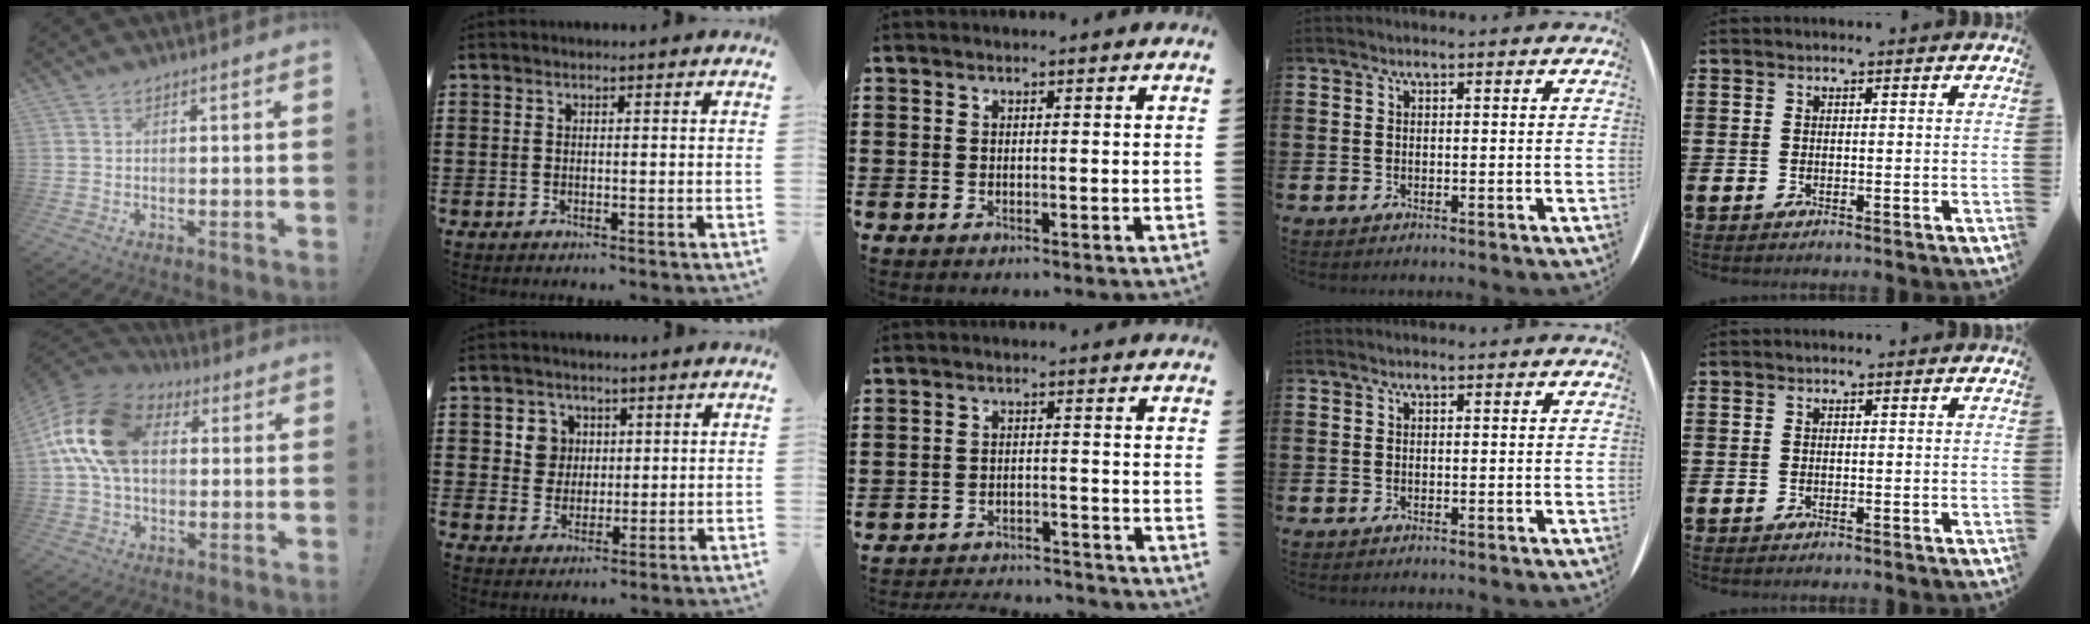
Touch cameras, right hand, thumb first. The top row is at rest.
{"thumb": {"total": 19.2, "force": [4.2, 12.6, 13.9], "torque": [-0.264, 0.014, 0.075]}, "index": {"total": 4.5, "force": [1.5, 4.1, 1.0], "torque": [-0.040, 0.013, 0.027]}, "middle": {"total": 3.5, "force": [-3.4, 0.3, 0.1], "torque": [-0.006, 0.003, -0.074]}}